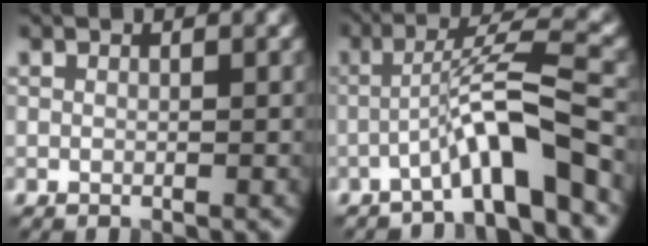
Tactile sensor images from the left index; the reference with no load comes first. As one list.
[{"total": 6.3, "force": [-3.1, 0.7, 5.4], "torque": [-0.094, 0.024, -0.058]}]